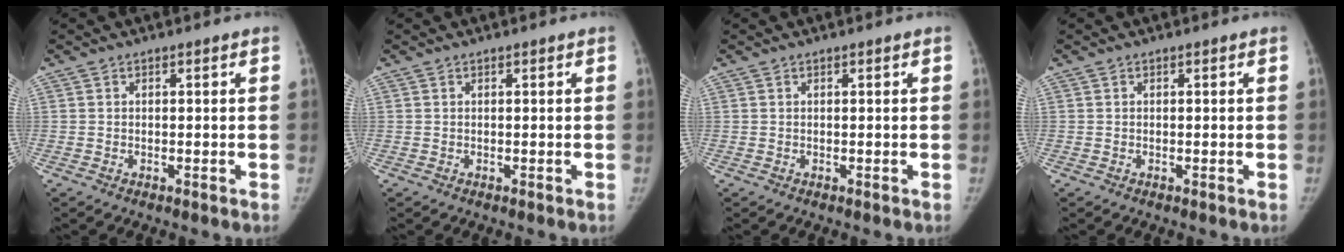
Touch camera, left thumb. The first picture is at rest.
{"total": 0.0}
{"total": 0.0}
{"total": 0.0}